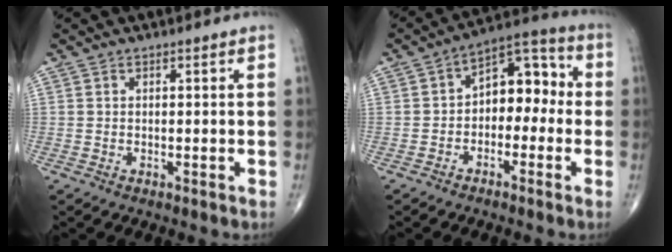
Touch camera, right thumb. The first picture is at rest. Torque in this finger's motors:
{"motor_torque": [0.25, -0.17, 0.41, 0.10, 0.17]}